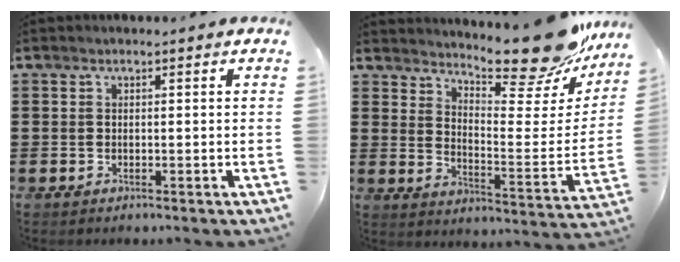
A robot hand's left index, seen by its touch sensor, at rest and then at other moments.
{"total": 15.7, "force": [13.7, 2.8, 7.3], "torque": [-0.106, -0.104, 0.232]}